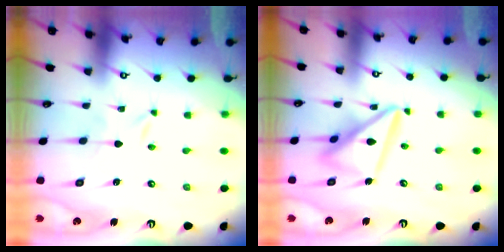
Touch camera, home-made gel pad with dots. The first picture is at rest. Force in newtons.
{"total": 16.7, "press": 16.6, "slide": 1.6}